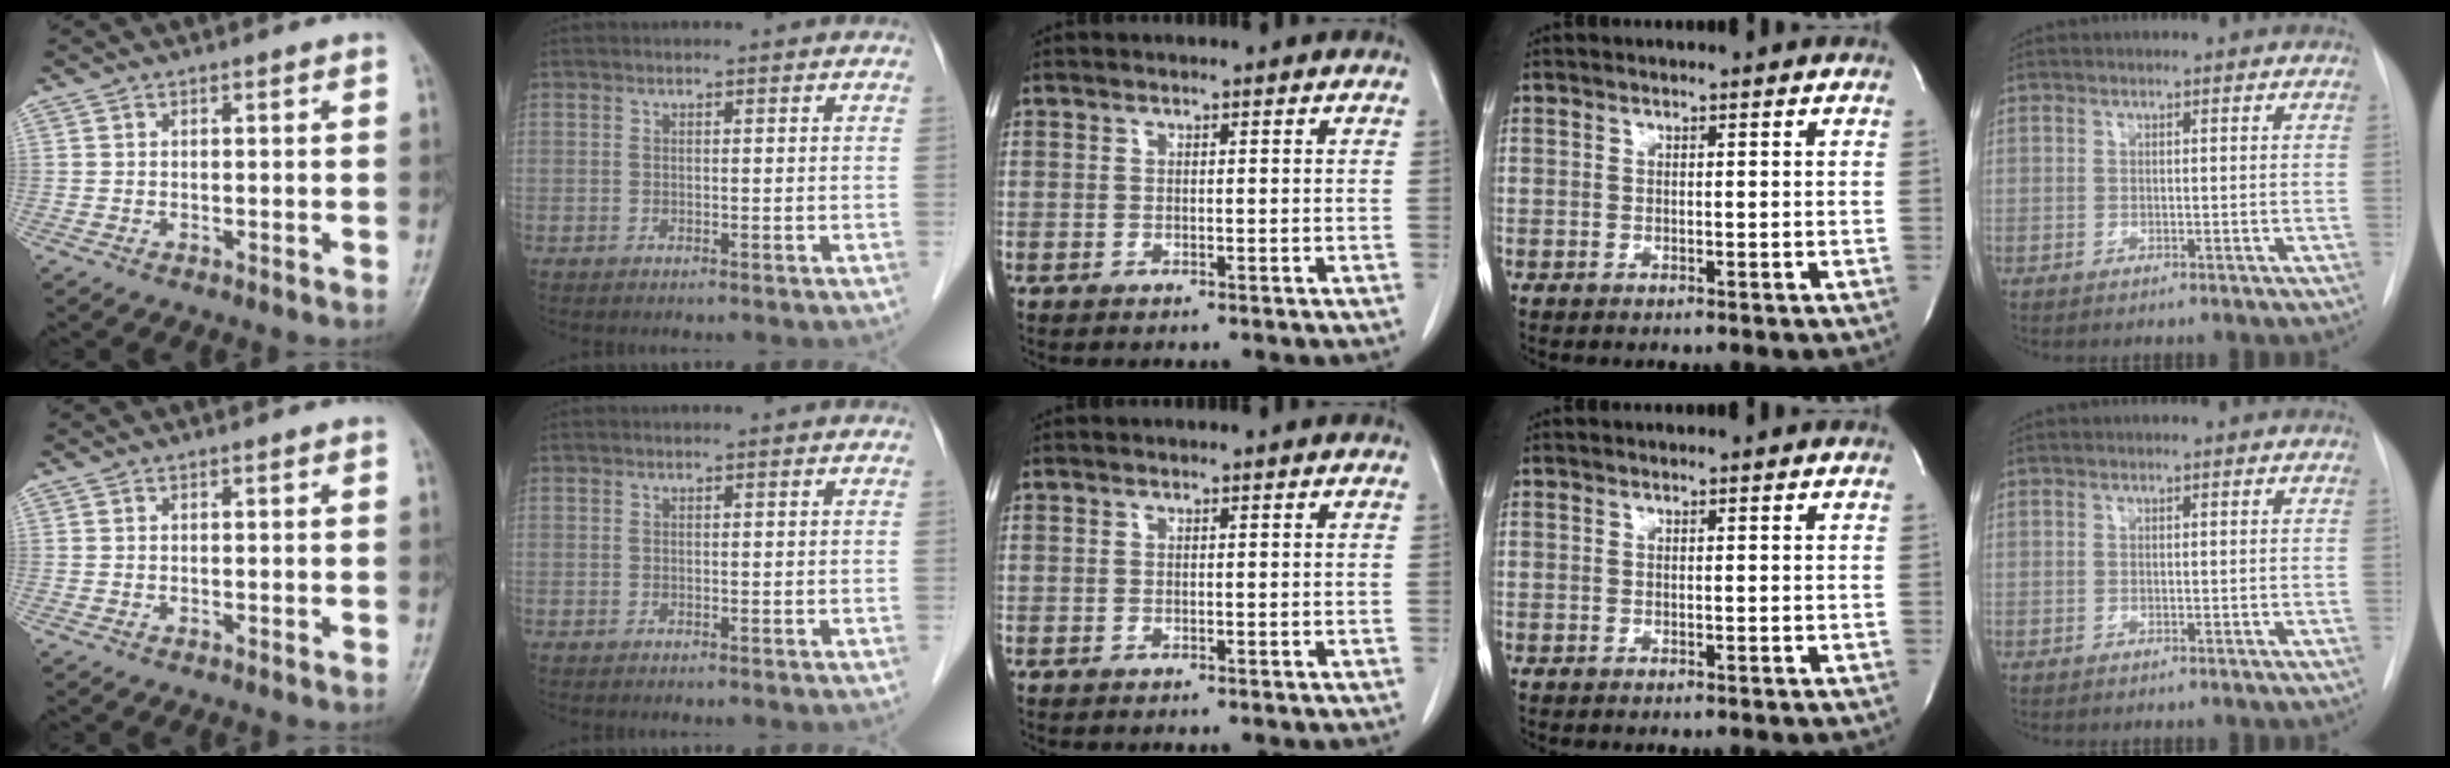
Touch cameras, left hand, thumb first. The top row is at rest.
{}